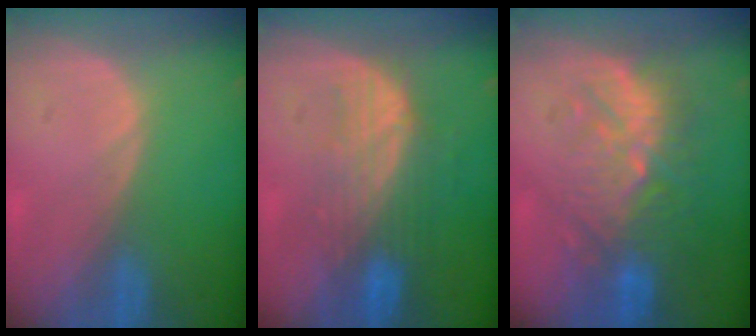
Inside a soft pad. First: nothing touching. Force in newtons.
{"total": 7.2, "press": 7.0, "slide": 1.5}
{"total": 9.2, "press": 9.0, "slide": 1.8}